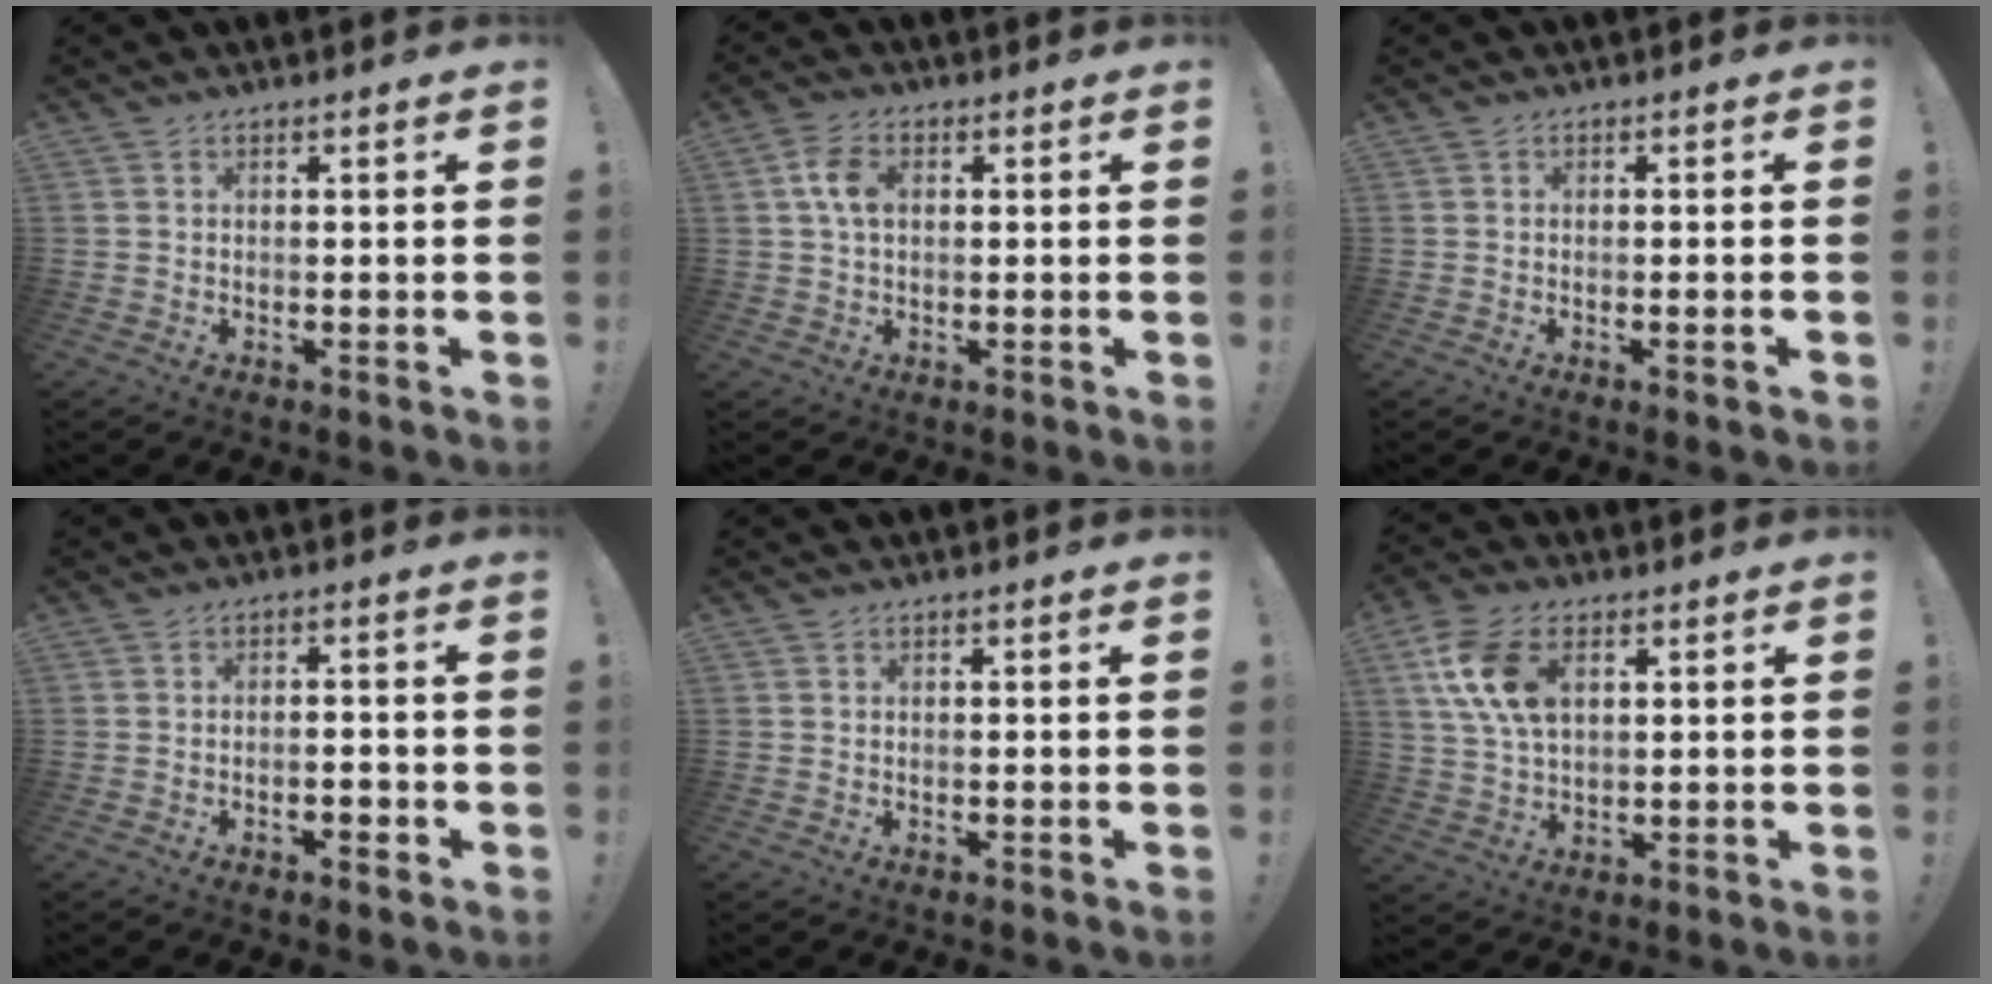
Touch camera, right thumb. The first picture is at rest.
{"total": 6.4, "force": [1.1, 4.0, 4.9], "torque": [-0.084, 0.005, 0.019]}
{"total": 1.4, "force": [-0.5, -0.4, 1.2], "torque": [-0.026, 0.001, -0.009]}
{"total": 2.4, "force": [-1.3, 0.8, 1.9], "torque": [-0.026, 0.000, -0.022]}
{"total": 0.0}
{"total": 12.7, "force": [4.4, 7.5, 9.3], "torque": [-0.191, -0.004, 0.082]}